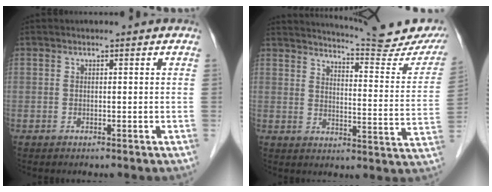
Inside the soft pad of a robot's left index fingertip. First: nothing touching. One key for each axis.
{"total": 20.0, "fx": 18.7, "fy": 0.4, "fz": 7.2, "tx": -0.104, "ty": -0.083, "tz": 0.221}